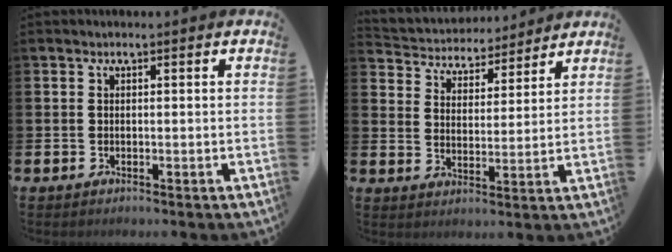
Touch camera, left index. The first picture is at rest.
{"total": 4.6, "force": [4.3, 1.7, -0.2], "torque": [-0.024, -0.035, 0.070]}